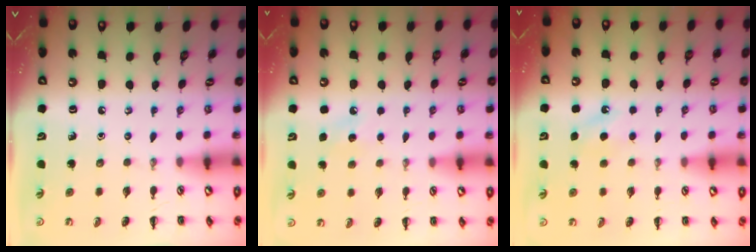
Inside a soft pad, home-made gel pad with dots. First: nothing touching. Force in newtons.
{"total": 4.8, "press": 4.7, "slide": 1.2}
{"total": 5.6, "press": 5.4, "slide": 1.6}